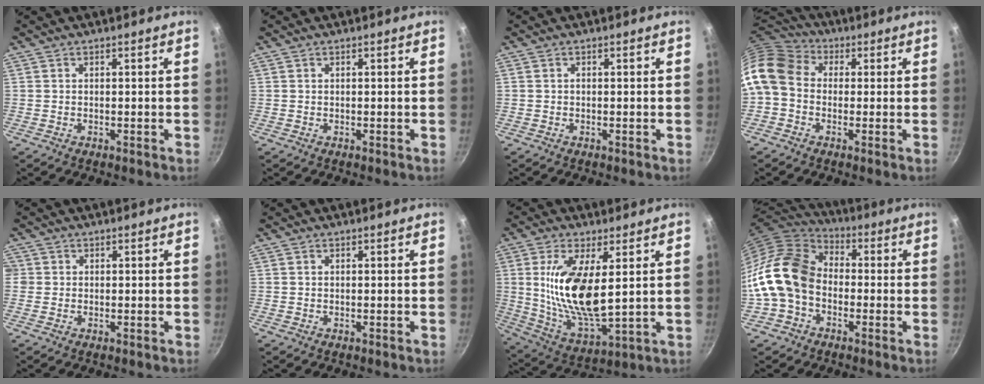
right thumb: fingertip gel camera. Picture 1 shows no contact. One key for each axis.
{"total": 0.0}
{"total": 0.0}
{"total": 13.2, "fx": 0.5, "fy": 10.5, "fz": 7.9, "tx": -0.151, "ty": 0.035, "tz": -0.012}
{"total": 1.5, "fx": -0.1, "fy": 1.5, "fz": 0.2, "tx": 0.007, "ty": 0.003, "tz": -0.005}
{"total": 0.0}
{"total": 16.1, "fx": 3.1, "fy": 6.2, "fz": 14.5, "tx": -0.280, "ty": -0.029, "tz": 0.064}
{"total": 15.1, "fx": -2.7, "fy": 11.3, "fz": 9.7, "tx": -0.157, "ty": 0.042, "tz": -0.070}